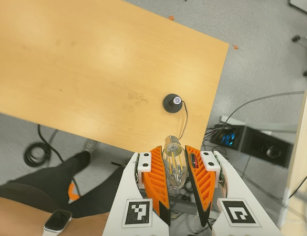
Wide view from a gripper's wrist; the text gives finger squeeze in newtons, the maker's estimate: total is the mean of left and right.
{"total": 13.0, "left": 14.3, "right": 11.7}